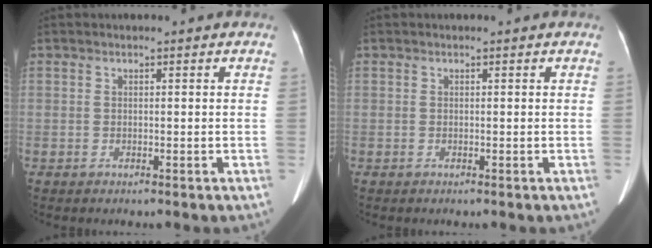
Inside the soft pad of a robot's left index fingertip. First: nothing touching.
{"total": 0.0}